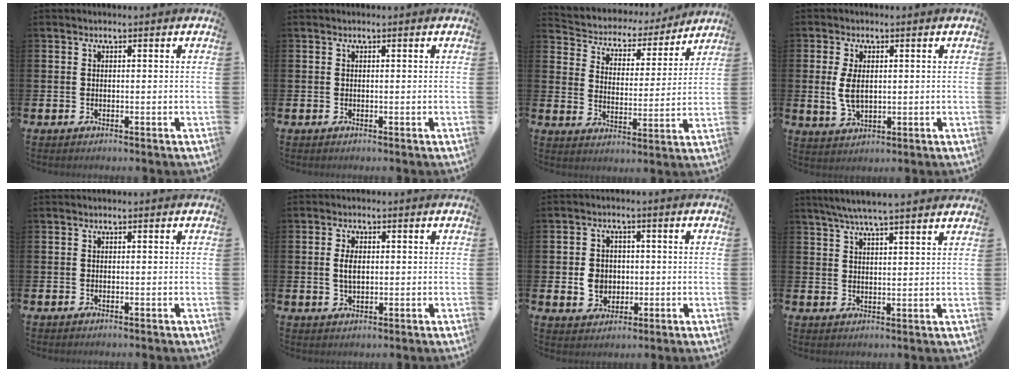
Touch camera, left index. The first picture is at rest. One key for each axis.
{"total": 0.0}
{"total": 4.7, "fx": 4.1, "fy": 2.1, "fz": 0.2, "tx": -0.032, "ty": -0.037, "tz": 0.063}
{"total": 4.5, "fx": 0.8, "fy": 2.4, "fz": 3.7, "tx": -0.066, "ty": -0.002, "tz": 0.009}
{"total": 0.0}
{"total": 2.9, "fx": 0.4, "fy": 1.6, "fz": 2.4, "tx": -0.034, "ty": 0.001, "tz": 0.003}
{"total": 4.3, "fx": -0.1, "fy": 3.9, "fz": 1.8, "tx": -0.021, "ty": 0.002, "tz": -0.007}
{"total": 5.5, "fx": 5.2, "fy": -0.3, "fz": 1.8, "tx": -0.057, "ty": -0.015, "tz": 0.094}